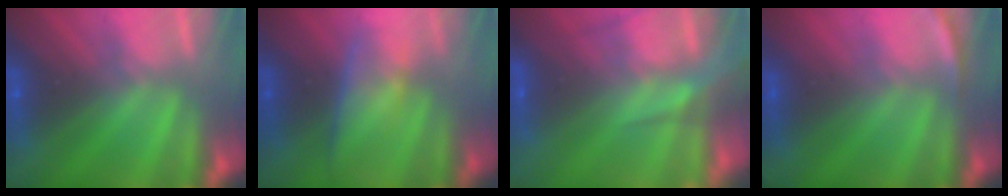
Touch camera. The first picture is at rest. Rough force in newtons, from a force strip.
{"total": 3.0}
{"total": 7.6}
{"total": 2.8}